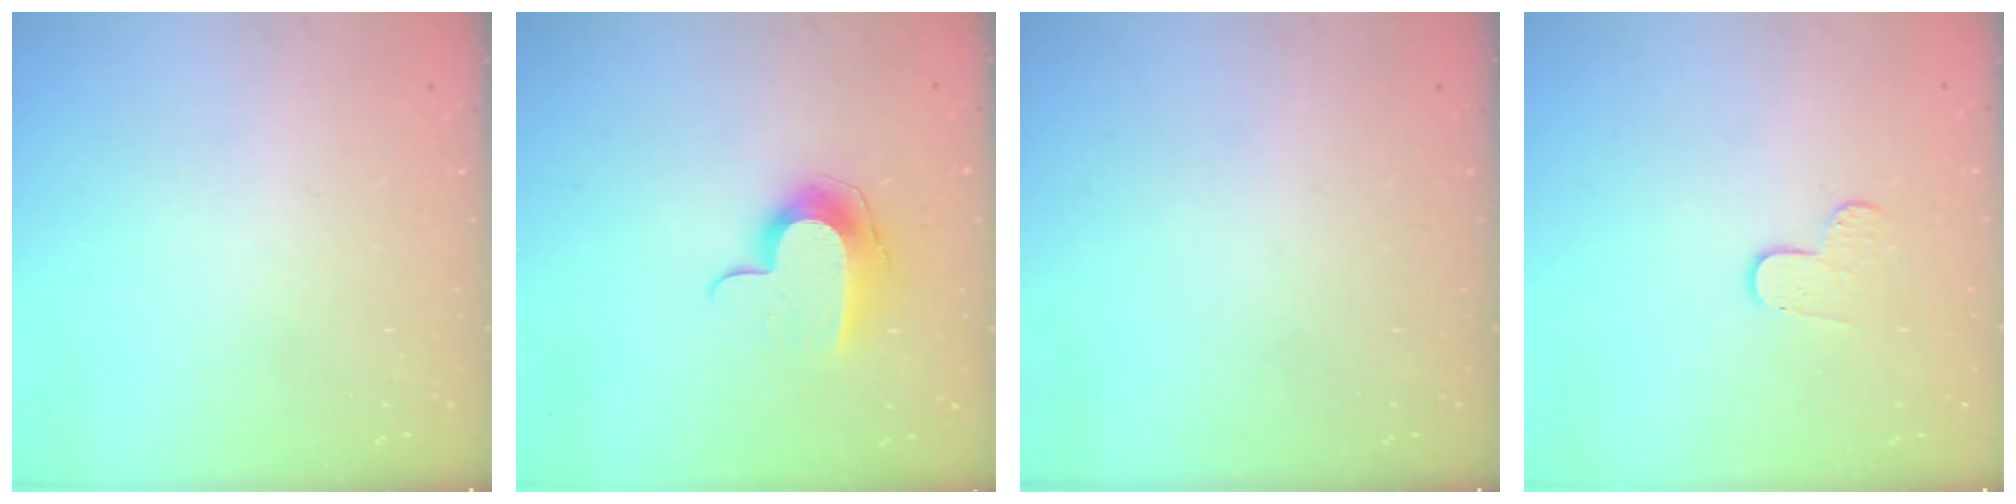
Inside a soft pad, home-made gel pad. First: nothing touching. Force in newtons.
{"total": 9.9, "press": 9.9, "slide": 0.2}
{"total": 0.0}
{"total": 6.2, "press": 6.2, "slide": 0.6}